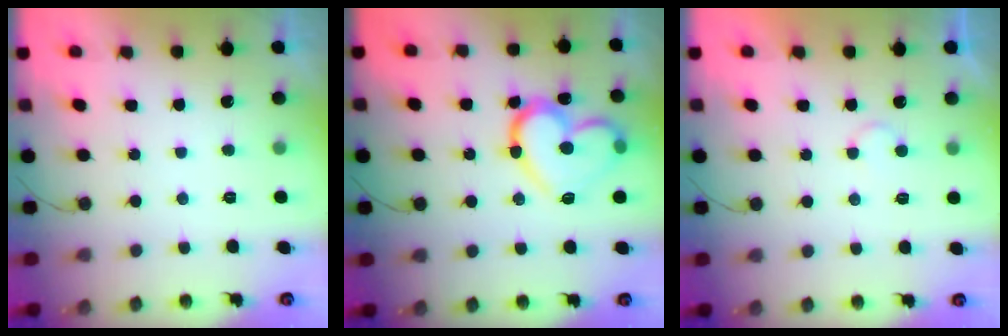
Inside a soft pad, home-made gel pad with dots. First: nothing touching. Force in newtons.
{"total": 18.4, "press": 18.4, "slide": 1.0}
{"total": 3.6, "press": 3.6, "slide": 0.3}